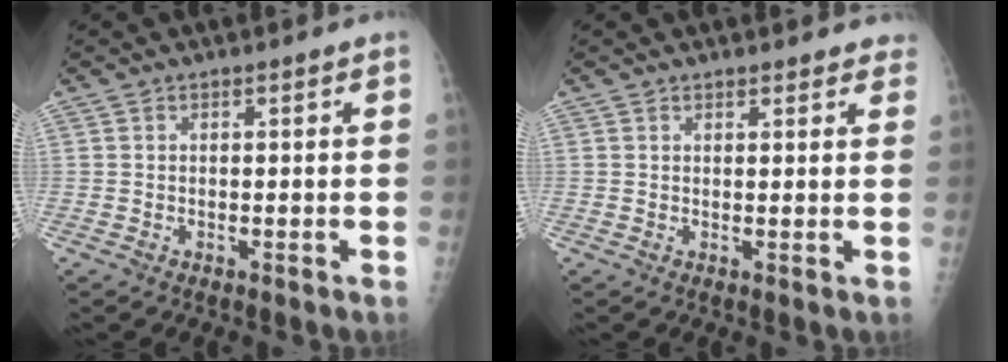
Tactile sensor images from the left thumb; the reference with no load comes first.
{"total": 4.0, "force": [3.6, 1.3, 1.0], "torque": [0.015, -0.010, 0.031]}